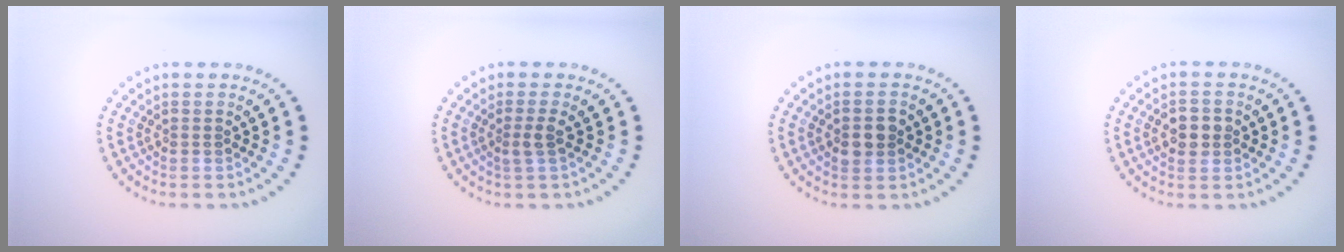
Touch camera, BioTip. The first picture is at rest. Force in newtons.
{"total": 1.4, "press": 1.1, "slide": 0.9}
{"total": 2.0, "press": 2.0, "slide": 0.1}
{"total": 2.9, "press": 2.9, "slide": 0.1}